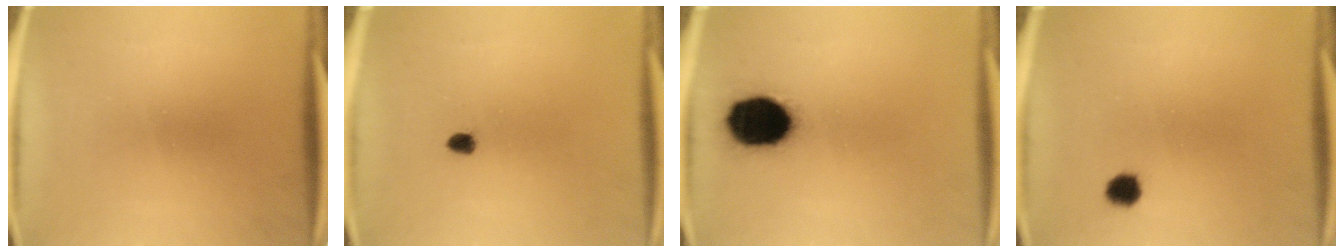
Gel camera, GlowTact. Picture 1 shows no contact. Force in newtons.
{"total": 1.5}
{"total": 16.0}
{"total": 2.7}